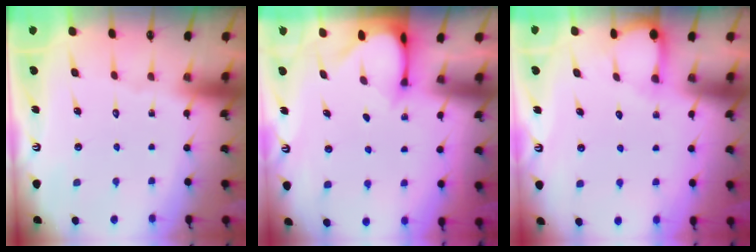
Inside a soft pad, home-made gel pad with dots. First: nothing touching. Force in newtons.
{"total": 3.3, "press": 3.3, "slide": 0.2}
{"total": 3.4, "press": 3.4, "slide": 0.3}